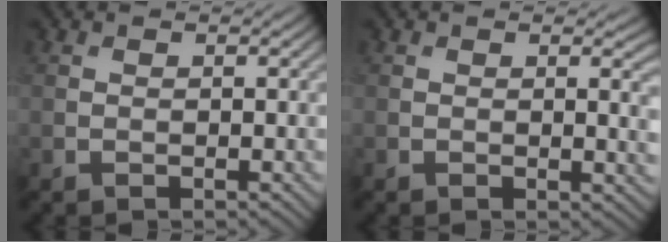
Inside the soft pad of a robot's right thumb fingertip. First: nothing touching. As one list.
[{"total": 2.5, "force": [0.2, 0.6, 2.4], "torque": [-0.034, -0.003, 0.003]}]